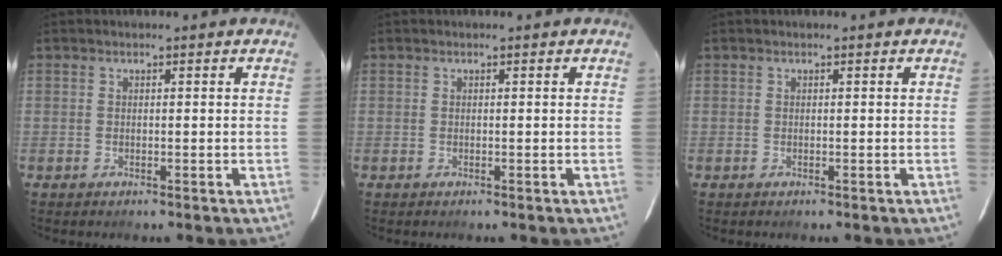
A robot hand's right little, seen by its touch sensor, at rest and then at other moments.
{"total": 0.0}
{"total": 0.0}